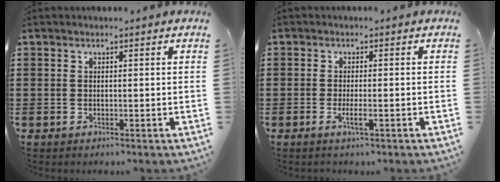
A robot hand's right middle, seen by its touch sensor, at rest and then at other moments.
{"total": 2.1, "force": [-0.7, 0.4, 1.9], "torque": [-0.033, 0.001, -0.012]}